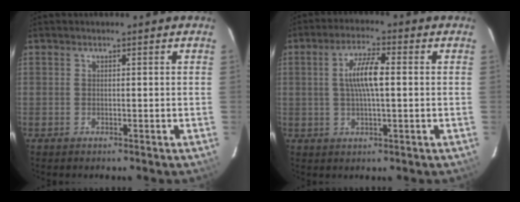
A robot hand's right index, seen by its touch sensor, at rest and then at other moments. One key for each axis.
{"total": 7.1, "fx": 0.7, "fy": 1.8, "fz": 6.8, "tx": -0.128, "ty": 0.007, "tz": 0.015}